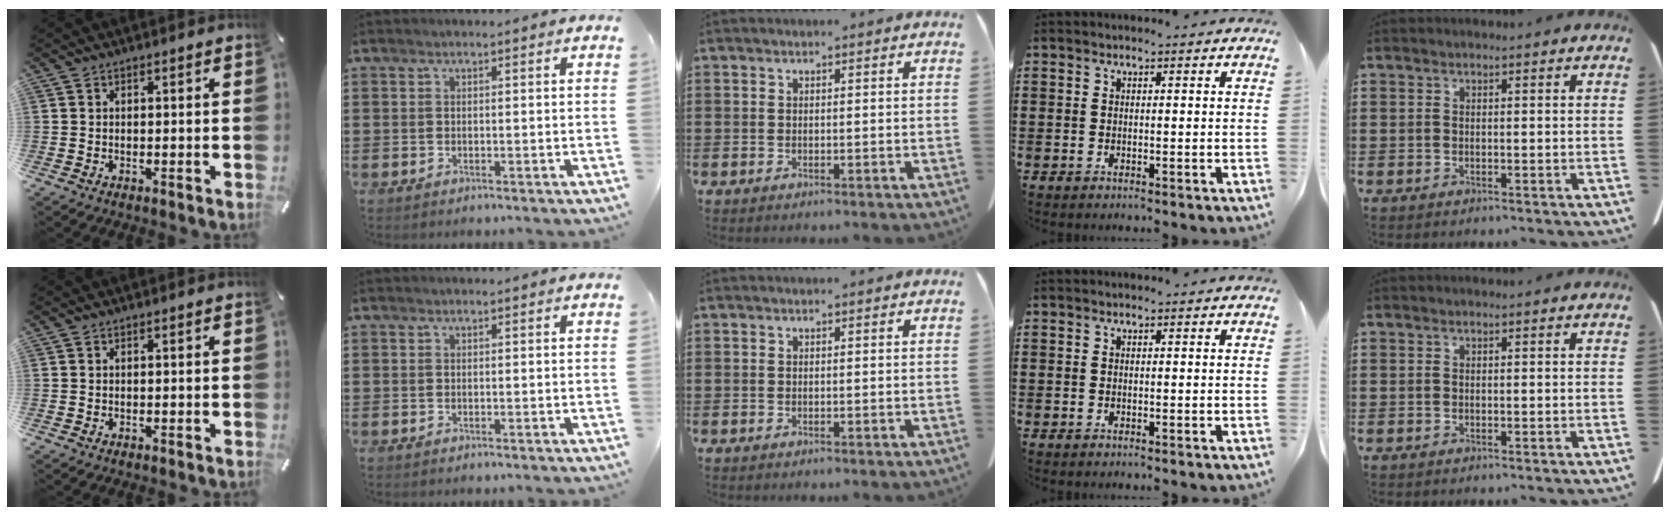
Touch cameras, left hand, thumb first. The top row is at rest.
{}